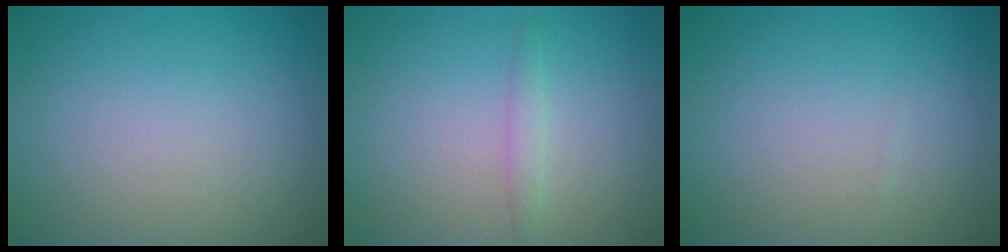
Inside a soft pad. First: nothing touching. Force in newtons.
{"total": 1.0, "press": 1.0, "slide": 0.1}
{"total": 0.0}